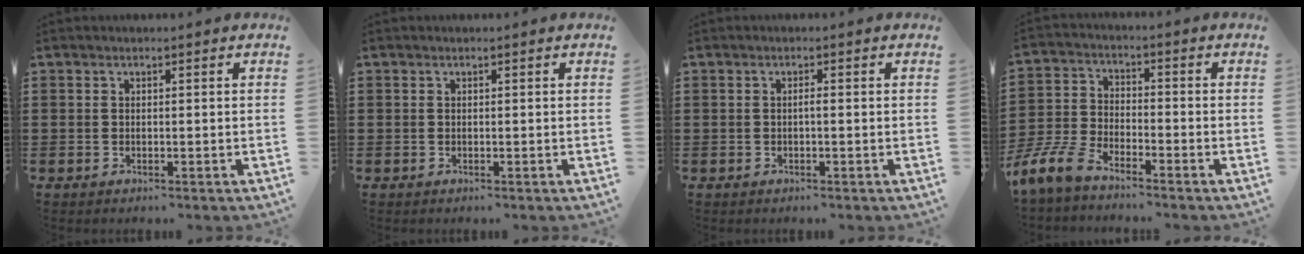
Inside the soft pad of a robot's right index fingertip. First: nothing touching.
{"total": 0.0}
{"total": 0.7, "force": [-0.2, 0.1, 0.7], "torque": [-0.013, -0.004, -0.003]}
{"total": 6.6, "force": [-5.7, 1.3, 3.1], "torque": [-0.097, -0.010, -0.119]}